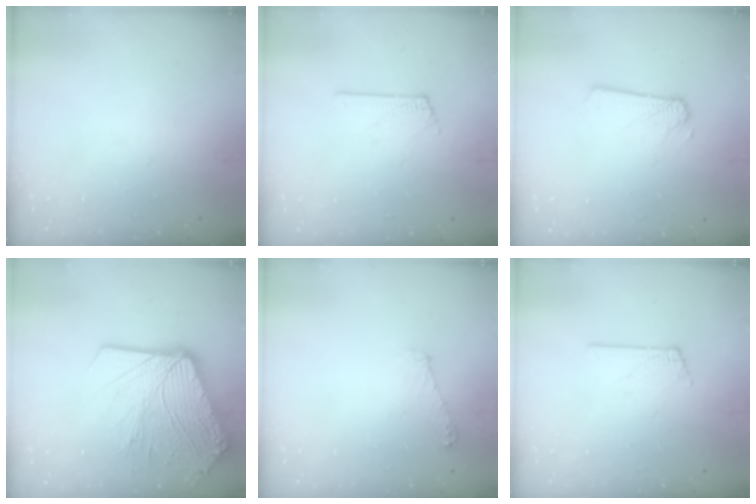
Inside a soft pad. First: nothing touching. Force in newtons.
{"total": 1.6, "press": 1.6, "slide": 0.2}
{"total": 1.9, "press": 1.9, "slide": 0.3}
{"total": 21.3, "press": 21.2, "slide": 2.4}
{"total": 5.7, "press": 5.7, "slide": 0.5}
{"total": 1.6, "press": 1.6, "slide": 0.2}